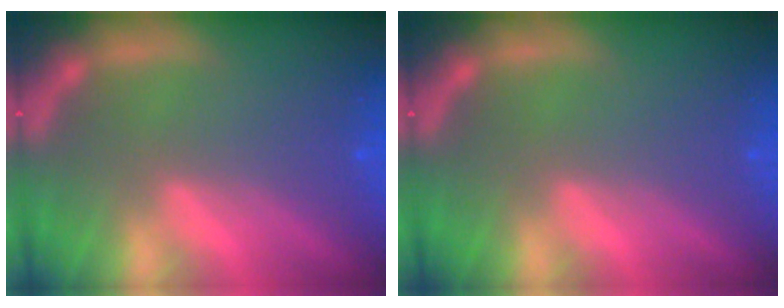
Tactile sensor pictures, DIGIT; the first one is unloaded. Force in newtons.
{"total": 0.0}